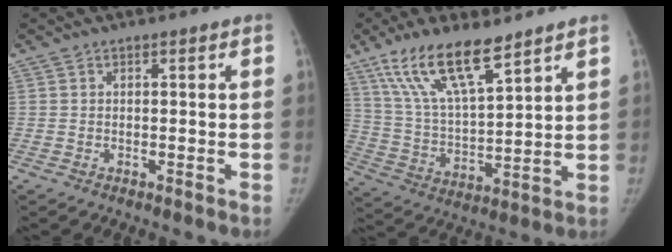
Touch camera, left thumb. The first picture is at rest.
{"total": 15.8, "force": [10.7, 4.6, 10.7], "torque": [-0.186, -0.045, 0.214]}